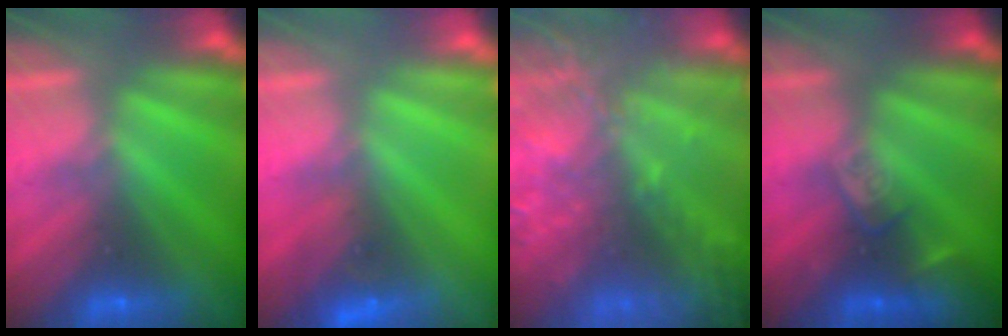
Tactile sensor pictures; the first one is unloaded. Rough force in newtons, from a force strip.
{"total": 2.6}
{"total": 9.1}
{"total": 2.4}